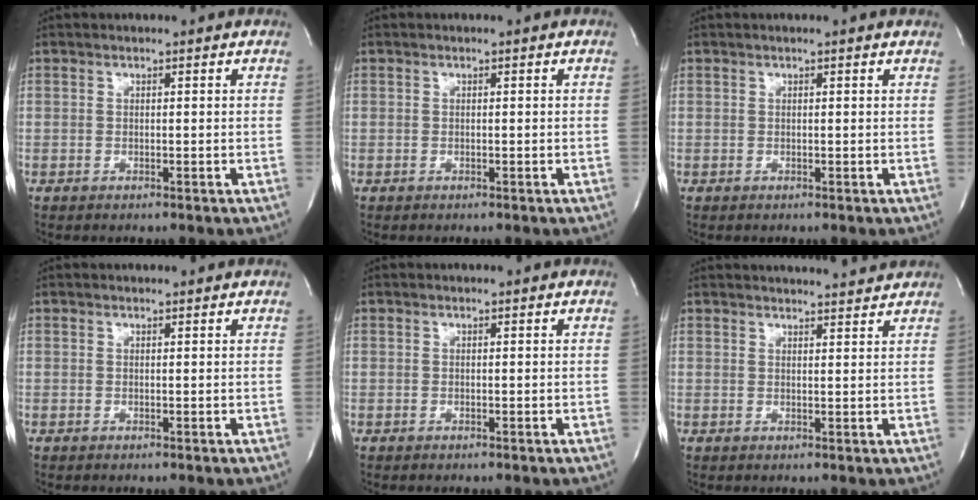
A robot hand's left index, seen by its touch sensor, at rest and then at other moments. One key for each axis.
{"total": 0.0}
{"total": 1.8, "fx": 1.7, "fy": 0.1, "fz": 0.6, "tx": -0.014, "ty": 0.006, "tz": 0.013}
{"total": 1.8, "fx": 1.8, "fy": 0.4, "fz": 0.2, "tx": -0.011, "ty": 0.010, "tz": 0.018}
{"total": 0.0}
{"total": 9.1, "fx": 8.9, "fy": 0.6, "fz": 1.7, "tx": -0.020, "ty": 0.007, "tz": 0.101}